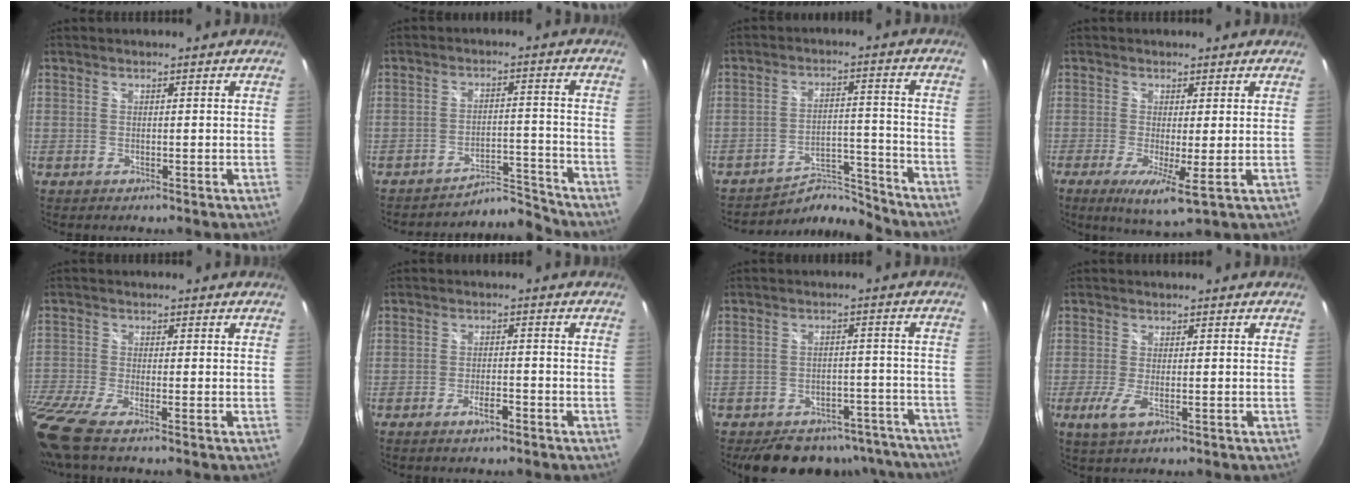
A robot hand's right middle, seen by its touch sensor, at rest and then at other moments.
{"total": 6.4, "force": [-6.3, -0.6, -1.0], "torque": [0.008, 0.023, -0.103]}
{"total": 7.4, "force": [-7.3, 0.9, -0.1], "torque": [-0.010, 0.027, -0.121]}
{"total": 6.0, "force": [-1.2, 0.6, 5.9], "torque": [-0.114, -0.019, -0.021]}
{"total": 10.0, "force": [-7.4, 0.9, 6.6], "torque": [-0.159, -0.051, -0.143]}
{"total": 3.0, "force": [-2.2, 0.6, 1.9], "torque": [-0.046, 0.002, -0.037]}
{"total": 18.3, "force": [-15.6, 7.6, 5.9], "torque": [-0.113, 0.033, -0.178]}
{"total": 3.5, "force": [-1.2, 0.7, 3.2], "torque": [-0.070, -0.009, -0.023]}